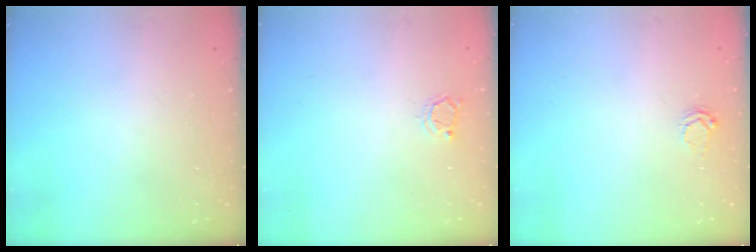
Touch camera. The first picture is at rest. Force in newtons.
{"total": 2.9, "press": 2.9, "slide": 0.3}
{"total": 2.6, "press": 2.6, "slide": 0.3}